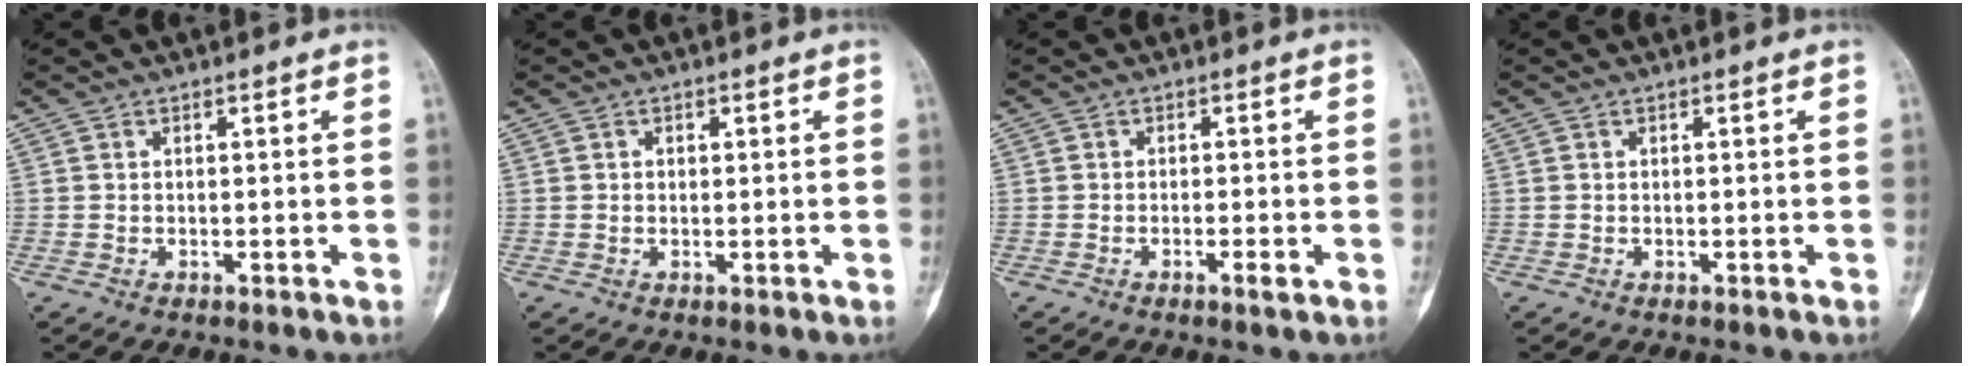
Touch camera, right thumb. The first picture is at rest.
{"total": 0.8, "force": [0.2, 0.7, 0.3], "torque": [0.000, 0.001, 0.002]}
{"total": 1.7, "force": [-0.9, 0.2, 1.4], "torque": [-0.026, 0.000, -0.017]}
{"total": 0.0}